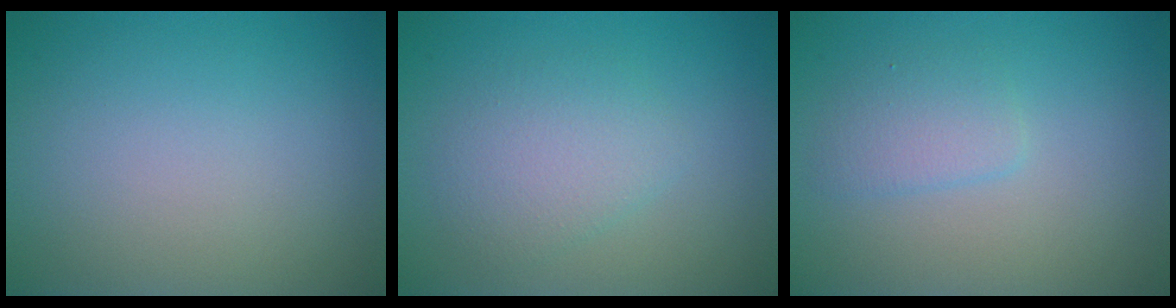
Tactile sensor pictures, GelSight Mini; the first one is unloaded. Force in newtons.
{"total": 3.0, "press": 3.0, "slide": 0.1}
{"total": 1.9, "press": 1.9, "slide": 0.2}